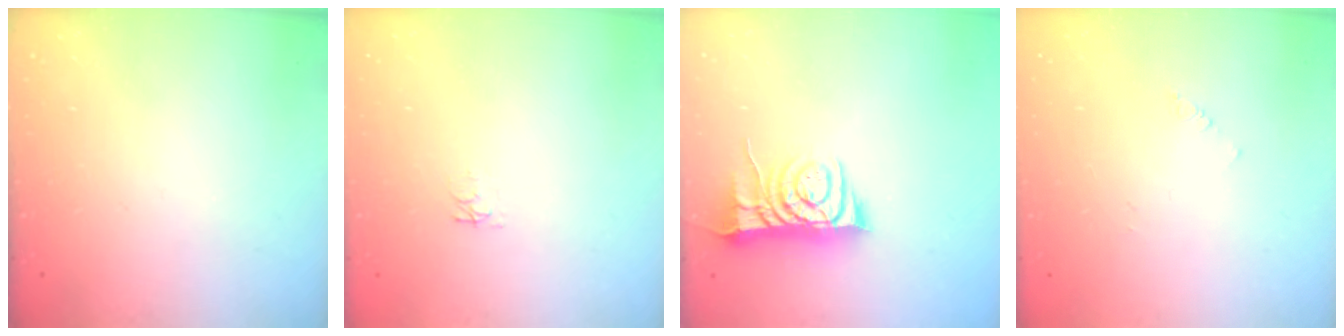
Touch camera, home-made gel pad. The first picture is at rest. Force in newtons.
{"total": 3.4, "press": 3.4, "slide": 0.4}
{"total": 7.7, "press": 7.6, "slide": 1.1}
{"total": 1.4, "press": 1.3, "slide": 0.3}